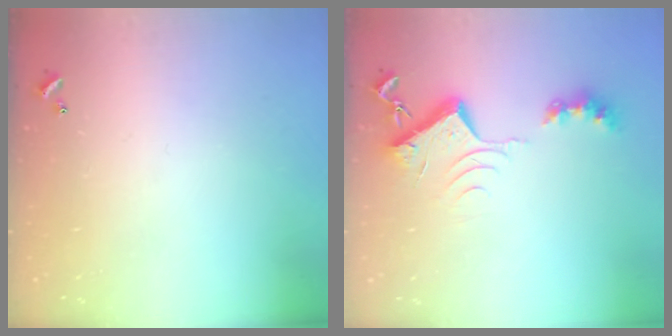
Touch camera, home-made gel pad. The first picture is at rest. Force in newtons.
{"total": 8.0, "press": 8.0, "slide": 0.9}